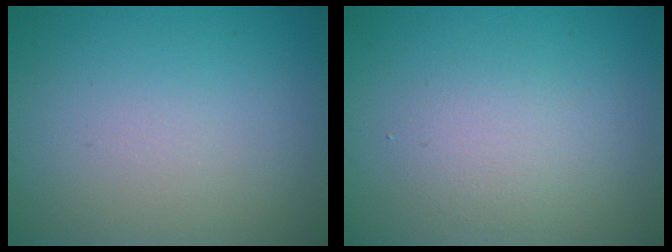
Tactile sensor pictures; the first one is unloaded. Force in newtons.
{"total": 1.9, "press": 1.9, "slide": 0.0}